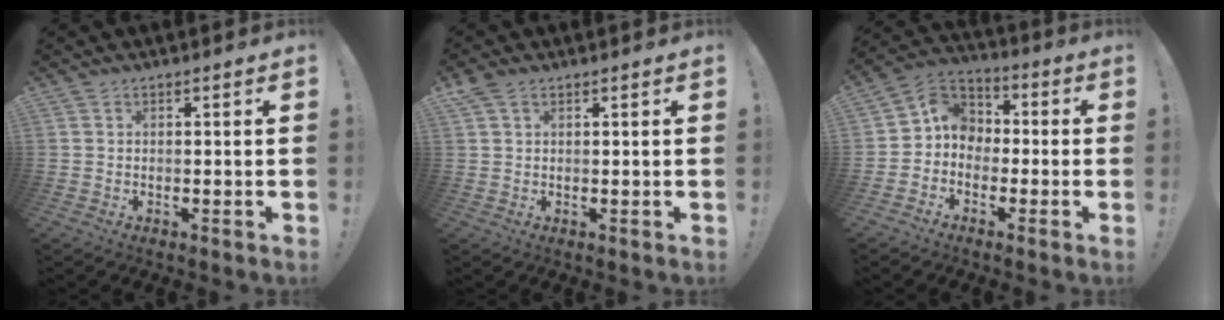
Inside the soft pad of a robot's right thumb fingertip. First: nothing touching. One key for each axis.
{"total": 2.5, "fx": 1.5, "fy": 1.4, "fz": 1.6, "tx": -0.028, "ty": -0.003, "tz": 0.028}
{"total": 7.8, "fx": -1.8, "fy": 7.2, "fz": 2.5, "tx": -0.039, "ty": 0.019, "tz": -0.024}